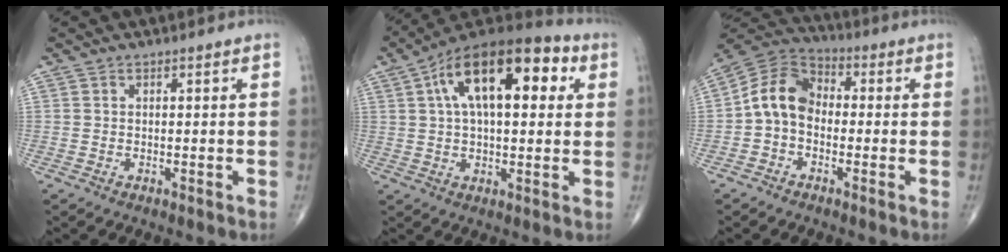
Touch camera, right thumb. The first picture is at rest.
{"total": 20.3, "force": [6.2, 9.6, 16.8], "torque": [-0.254, 0.026, 0.091]}
{"total": 9.4, "force": [-1.1, 7.0, 6.2], "torque": [-0.099, 0.034, -0.039]}